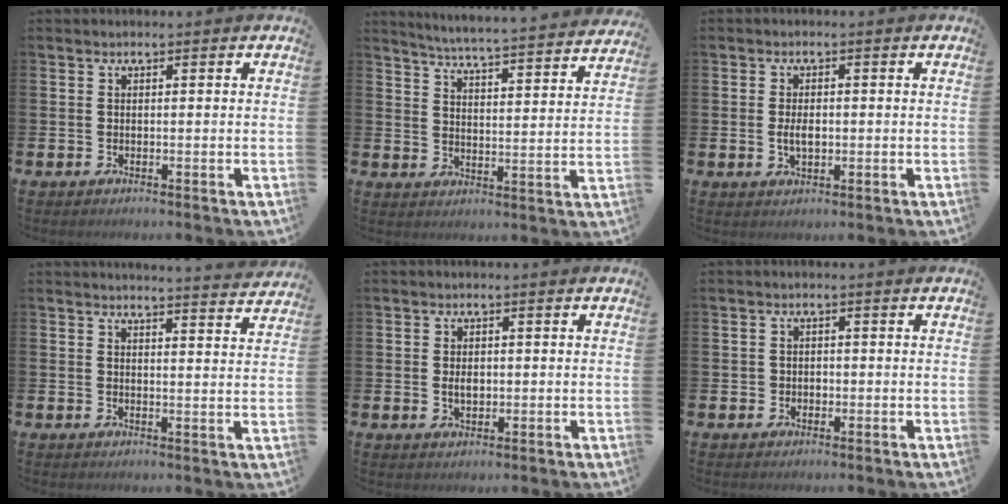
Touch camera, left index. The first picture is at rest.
{"total": 5.3, "force": [5.2, -0.5, 1.1], "torque": [-0.046, -0.045, 0.087]}
{"total": 2.6, "force": [-0.1, 1.4, 2.2], "torque": [-0.032, 0.000, -0.005]}
{"total": 3.6, "force": [3.5, -0.4, 0.0], "torque": [0.011, -0.032, 0.060]}
{"total": 2.0, "force": [0.0, 1.2, 1.5], "torque": [-0.020, 0.002, -0.004]}
{"total": 1.3, "force": [-0.2, 1.2, 0.2], "torque": [0.003, 0.002, -0.008]}